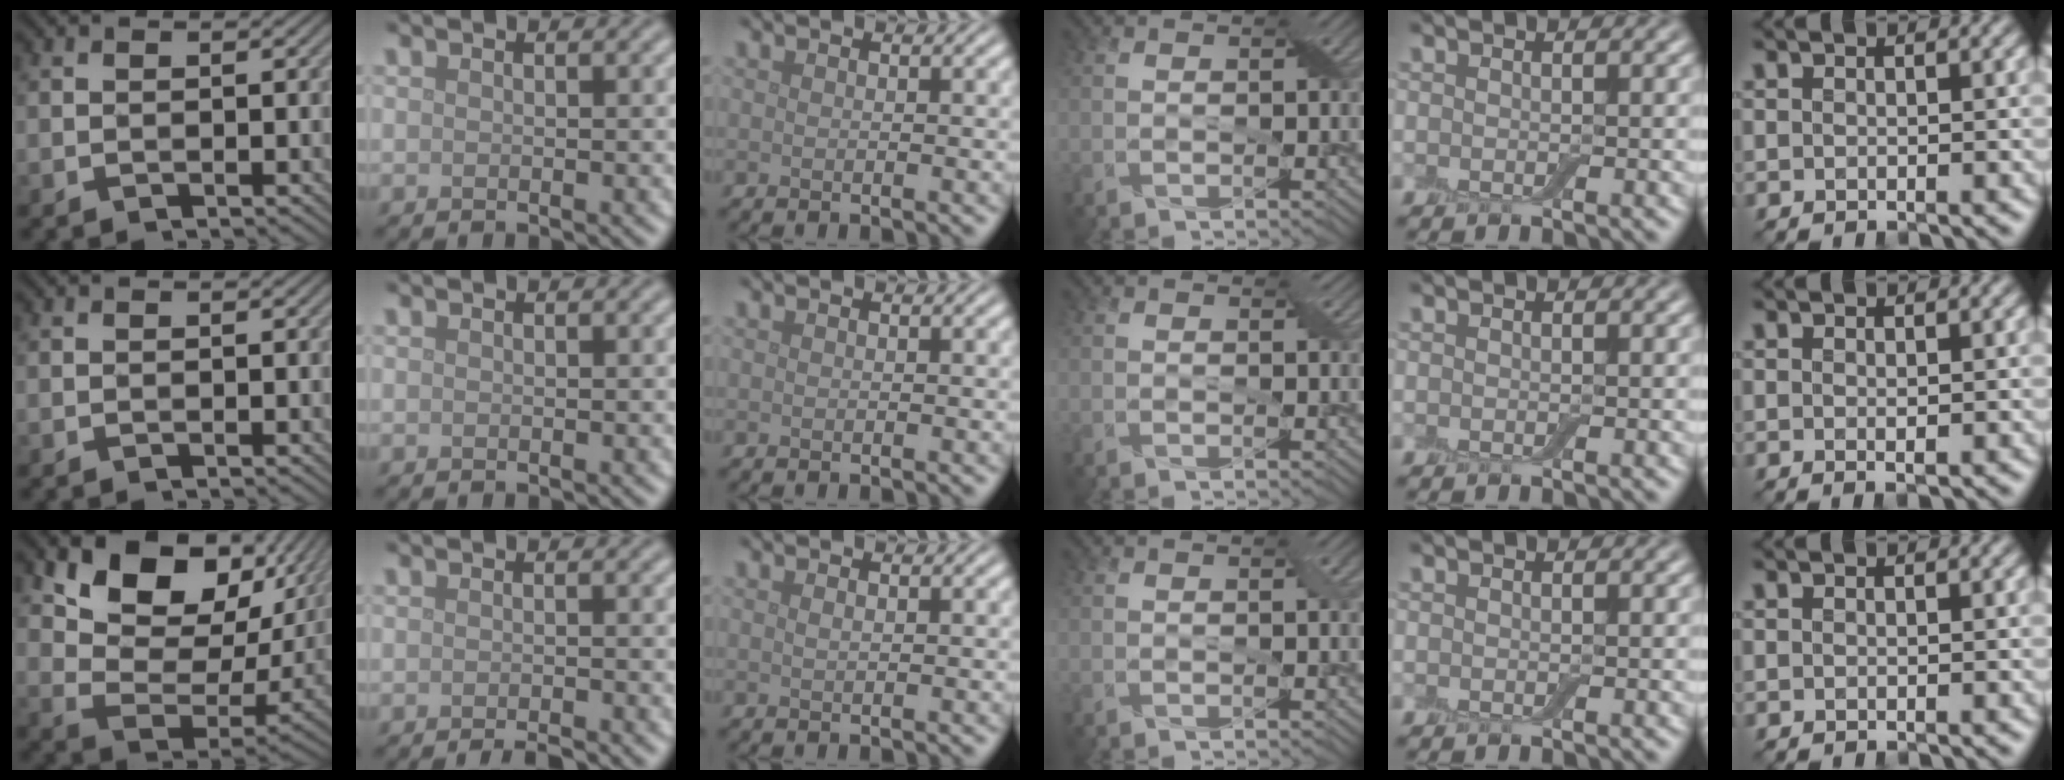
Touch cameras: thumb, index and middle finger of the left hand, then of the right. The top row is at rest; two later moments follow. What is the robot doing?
{"motion": "peel", "object": "adhesive wrap"}